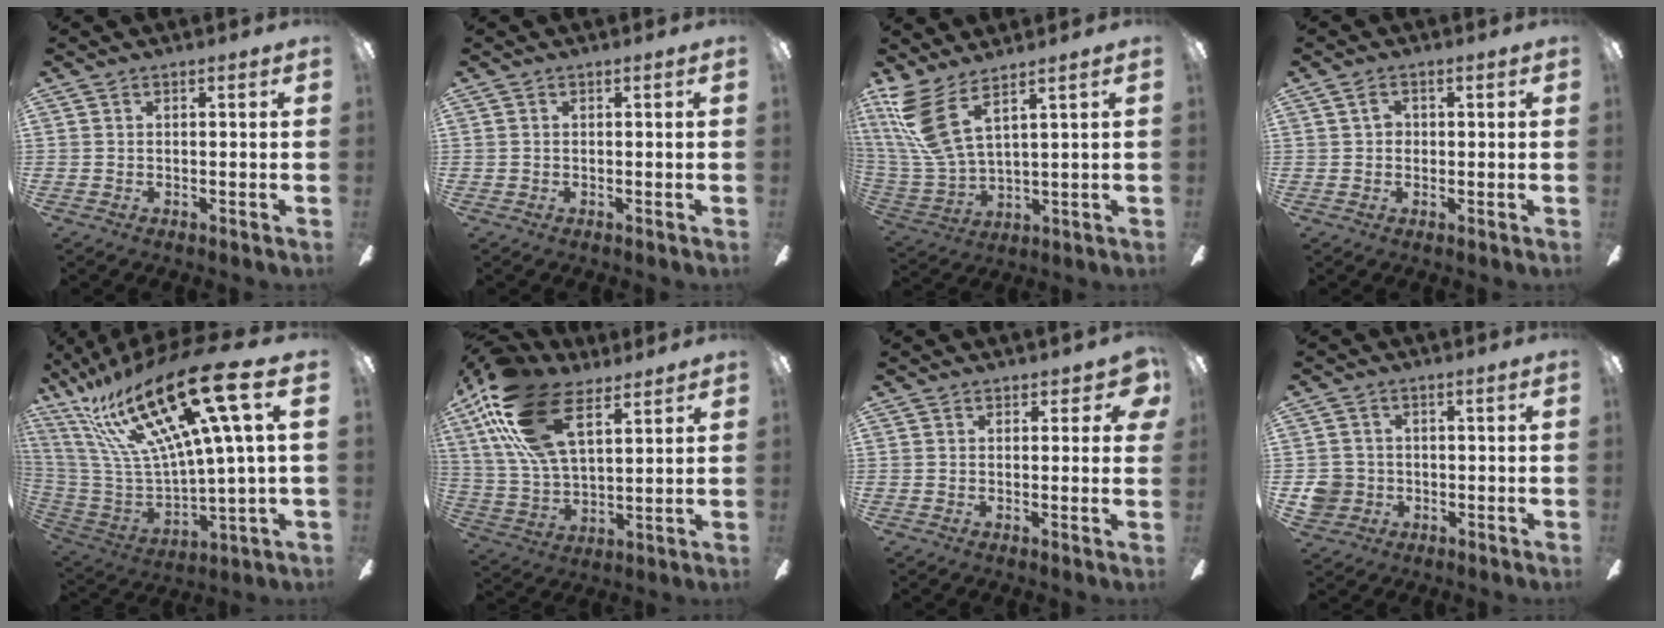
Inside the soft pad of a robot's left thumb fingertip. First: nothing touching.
{"total": 0.0}
{"total": 12.6, "force": [7.2, 3.8, 9.6], "torque": [-0.222, -0.047, 0.129]}
{"total": 2.5, "force": [0.5, 1.9, 1.5], "torque": [-0.023, 0.007, 0.005]}
{"total": 28.7, "force": [14.5, 7.8, 23.5], "torque": [-0.476, -0.097, 0.231]}
{"total": 21.2, "force": [11.7, 9.8, 14.8], "torque": [-0.314, -0.034, 0.206]}
{"total": 3.5, "force": [1.7, 1.9, 2.4], "torque": [-0.014, -0.004, 0.025]}
{"total": 5.2, "force": [-1.0, 4.9, 1.4], "torque": [-0.036, 0.010, -0.018]}